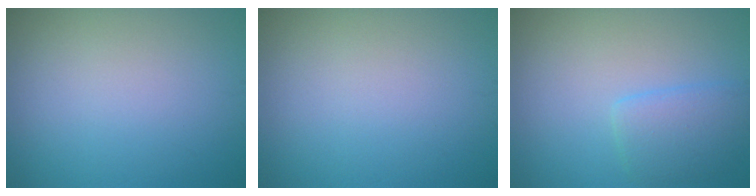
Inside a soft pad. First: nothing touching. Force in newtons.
{"total": 0.0}
{"total": 2.8, "press": 2.8, "slide": 0.3}